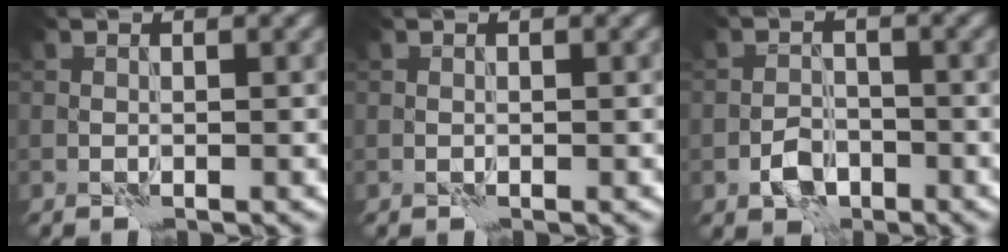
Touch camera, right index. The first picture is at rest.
{"total": 0.0}
{"total": 2.8, "force": [-1.6, 1.8, 1.4], "torque": [-0.023, 0.005, -0.033]}